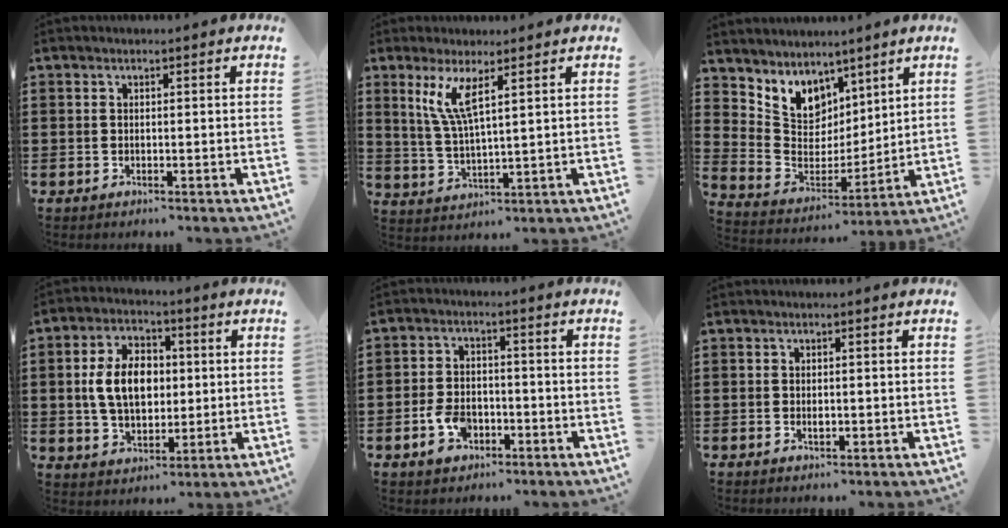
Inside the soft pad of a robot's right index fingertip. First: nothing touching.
{"total": 5.5, "force": [3.1, 1.2, 4.5], "torque": [-0.098, 0.002, 0.054]}
{"total": 6.9, "force": [4.9, 4.8, 0.3], "torque": [-0.055, -0.050, 0.093]}
{"total": 9.1, "force": [0.5, 6.1, 6.8], "torque": [-0.151, 0.012, 0.002]}
{"total": 4.7, "force": [-2.2, 2.9, 3.0], "torque": [-0.075, 0.000, -0.043]}
{"total": 1.1, "force": [-0.1, 0.3, 1.0], "torque": [-0.021, -0.005, 0.001]}